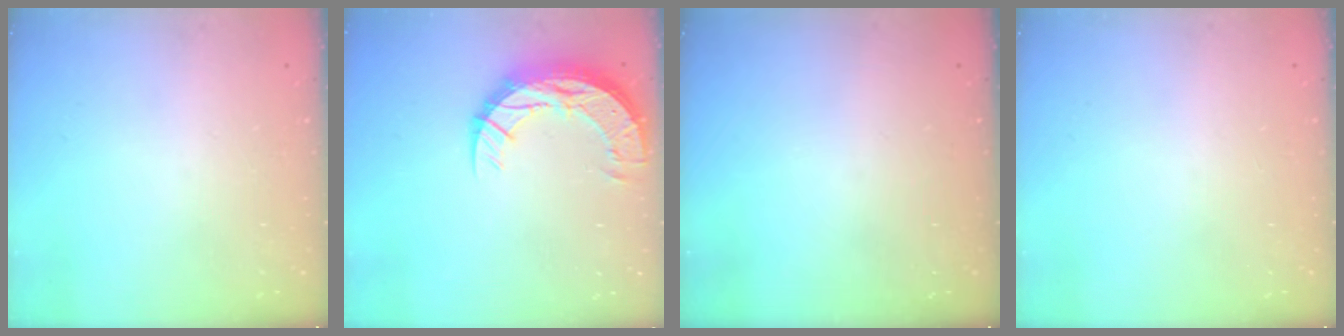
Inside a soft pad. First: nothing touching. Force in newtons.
{"total": 13.2, "press": 13.2, "slide": 0.9}
{"total": 0.0}
{"total": 0.0}